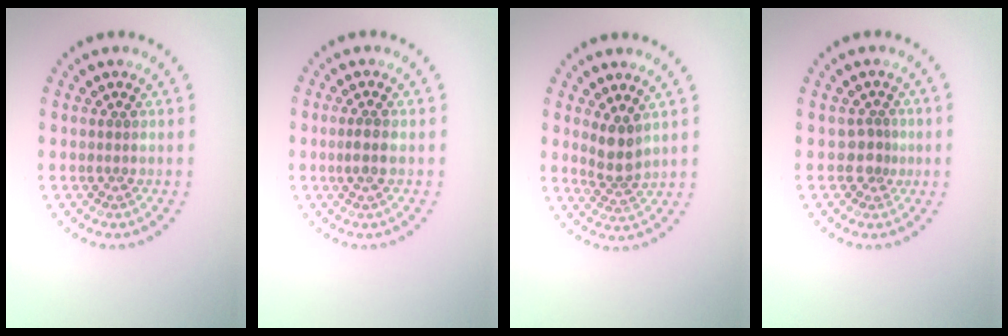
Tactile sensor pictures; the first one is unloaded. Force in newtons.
{"total": 1.5, "press": 1.4, "slide": 0.5}
{"total": 2.7, "press": 2.2, "slide": 1.5}
{"total": 1.3, "press": 0.9, "slide": 0.9}